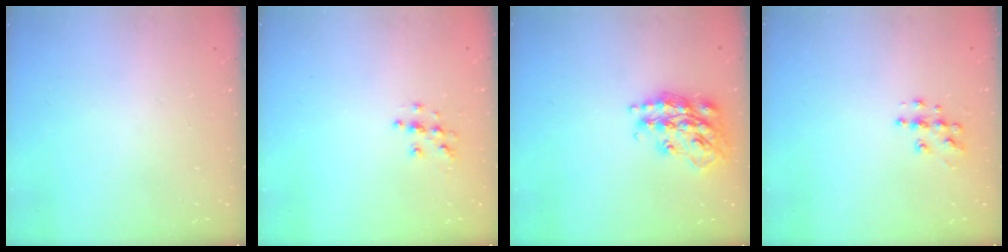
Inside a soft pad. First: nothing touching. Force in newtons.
{"total": 5.6, "press": 5.6, "slide": 0.2}
{"total": 19.2, "press": 19.2, "slide": 1.3}
{"total": 7.0, "press": 6.9, "slide": 0.3}